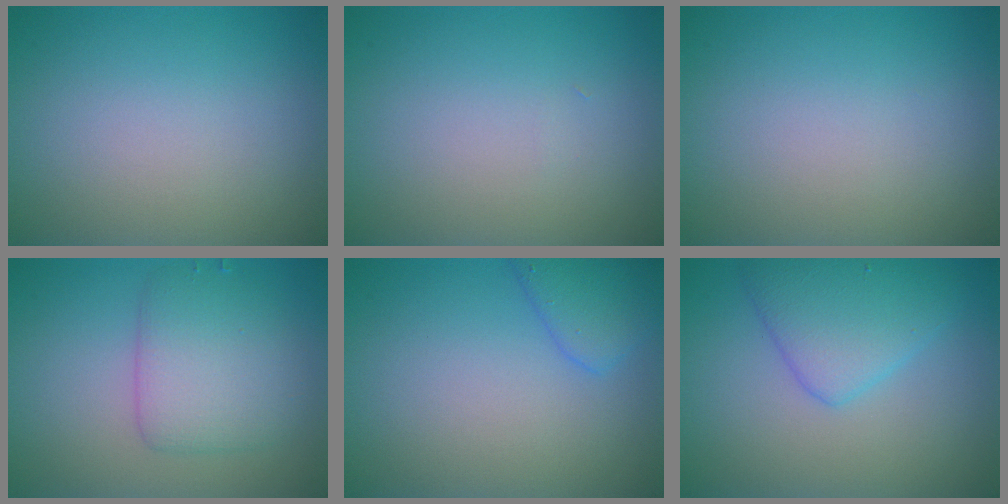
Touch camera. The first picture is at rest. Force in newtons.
{"total": 0.0}
{"total": 0.0}
{"total": 4.3, "press": 4.3, "slide": 0.0}
{"total": 2.7, "press": 2.7, "slide": 0.2}
{"total": 4.1, "press": 4.1, "slide": 0.2}